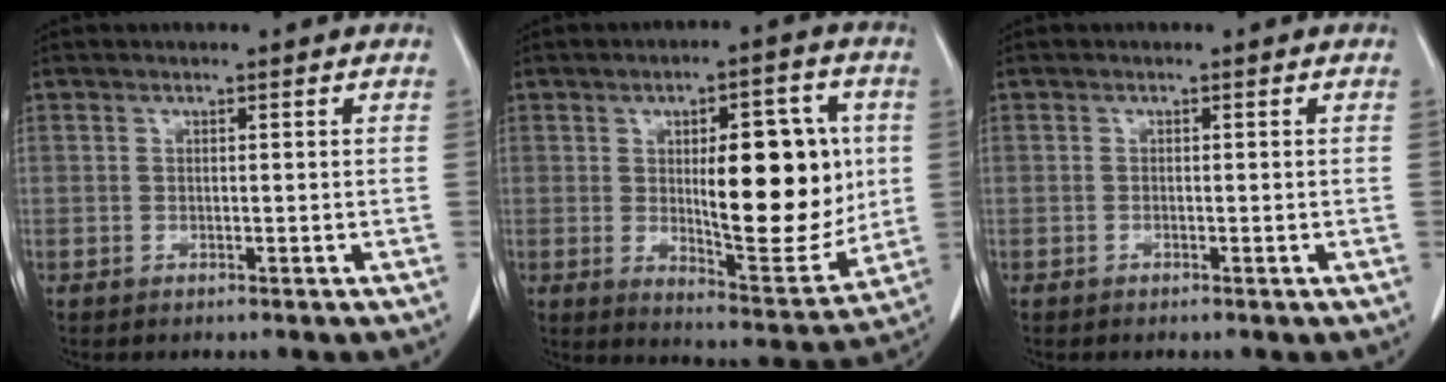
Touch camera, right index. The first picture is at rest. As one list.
[{"total": 16.6, "force": [1.4, 5.5, 15.6], "torque": [-0.211, -0.001, 0.030]}, {"total": 0.0}]